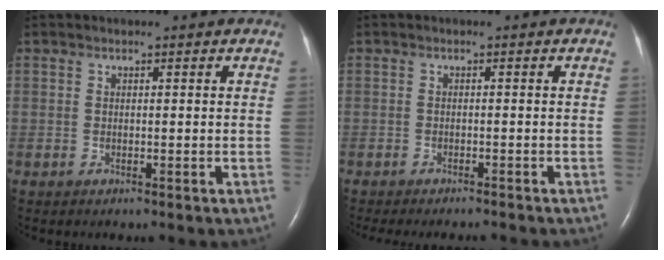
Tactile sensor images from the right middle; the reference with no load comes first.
{"total": 7.2, "force": [-6.6, 1.0, 2.6], "torque": [-0.028, -0.011, -0.089]}